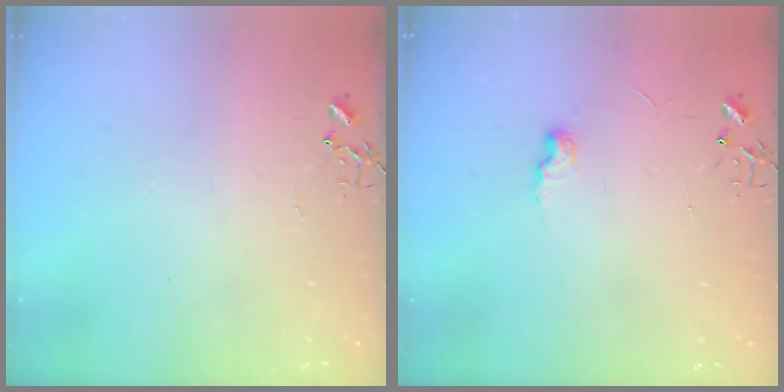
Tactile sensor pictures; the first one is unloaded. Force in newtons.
{"total": 6.0, "press": 6.0, "slide": 0.5}